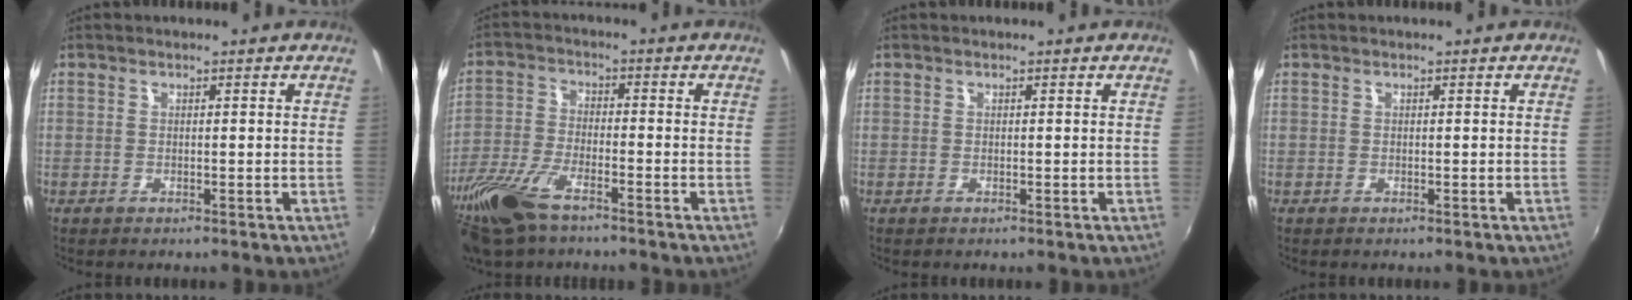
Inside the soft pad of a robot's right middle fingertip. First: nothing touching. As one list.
[{"total": 12.4, "force": [-8.4, 4.3, 7.9], "torque": [-0.190, -0.025, -0.172]}, {"total": 0.0}, {"total": 0.0}]